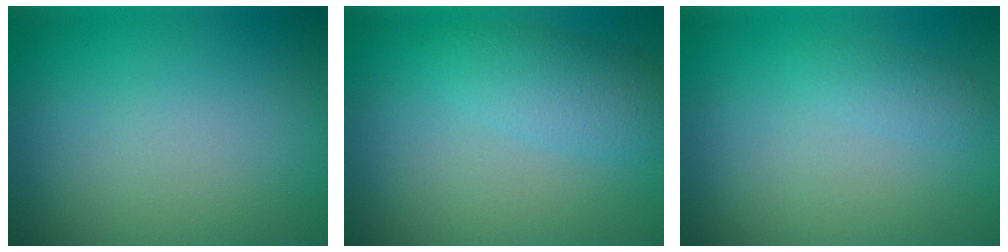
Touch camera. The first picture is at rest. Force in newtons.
{"total": 3.2, "press": 3.1, "slide": 0.2}
{"total": 1.1, "press": 1.1, "slide": 0.0}